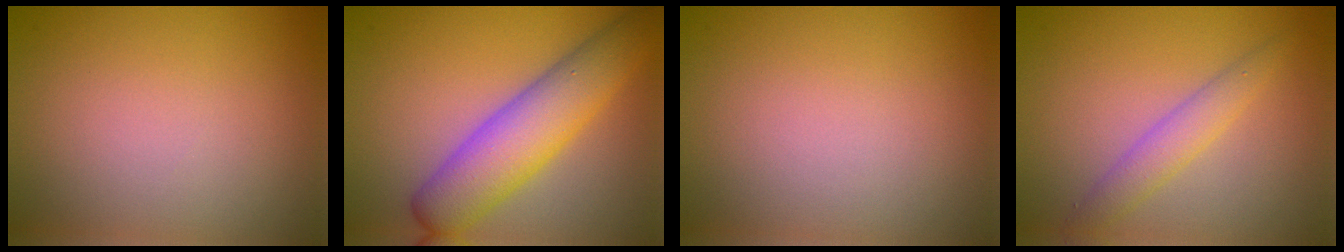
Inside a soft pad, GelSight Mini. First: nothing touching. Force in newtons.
{"total": 7.0, "press": 7.0, "slide": 0.3}
{"total": 0.0}
{"total": 2.7, "press": 2.7, "slide": 0.2}